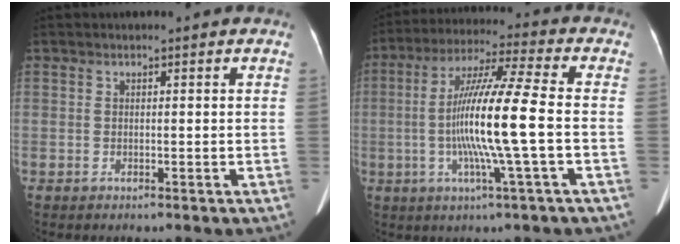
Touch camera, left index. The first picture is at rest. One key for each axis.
{"total": 13.7, "fx": -1.9, "fy": -0.8, "fz": 13.6, "tx": -0.253, "ty": 0.001, "tz": -0.043}